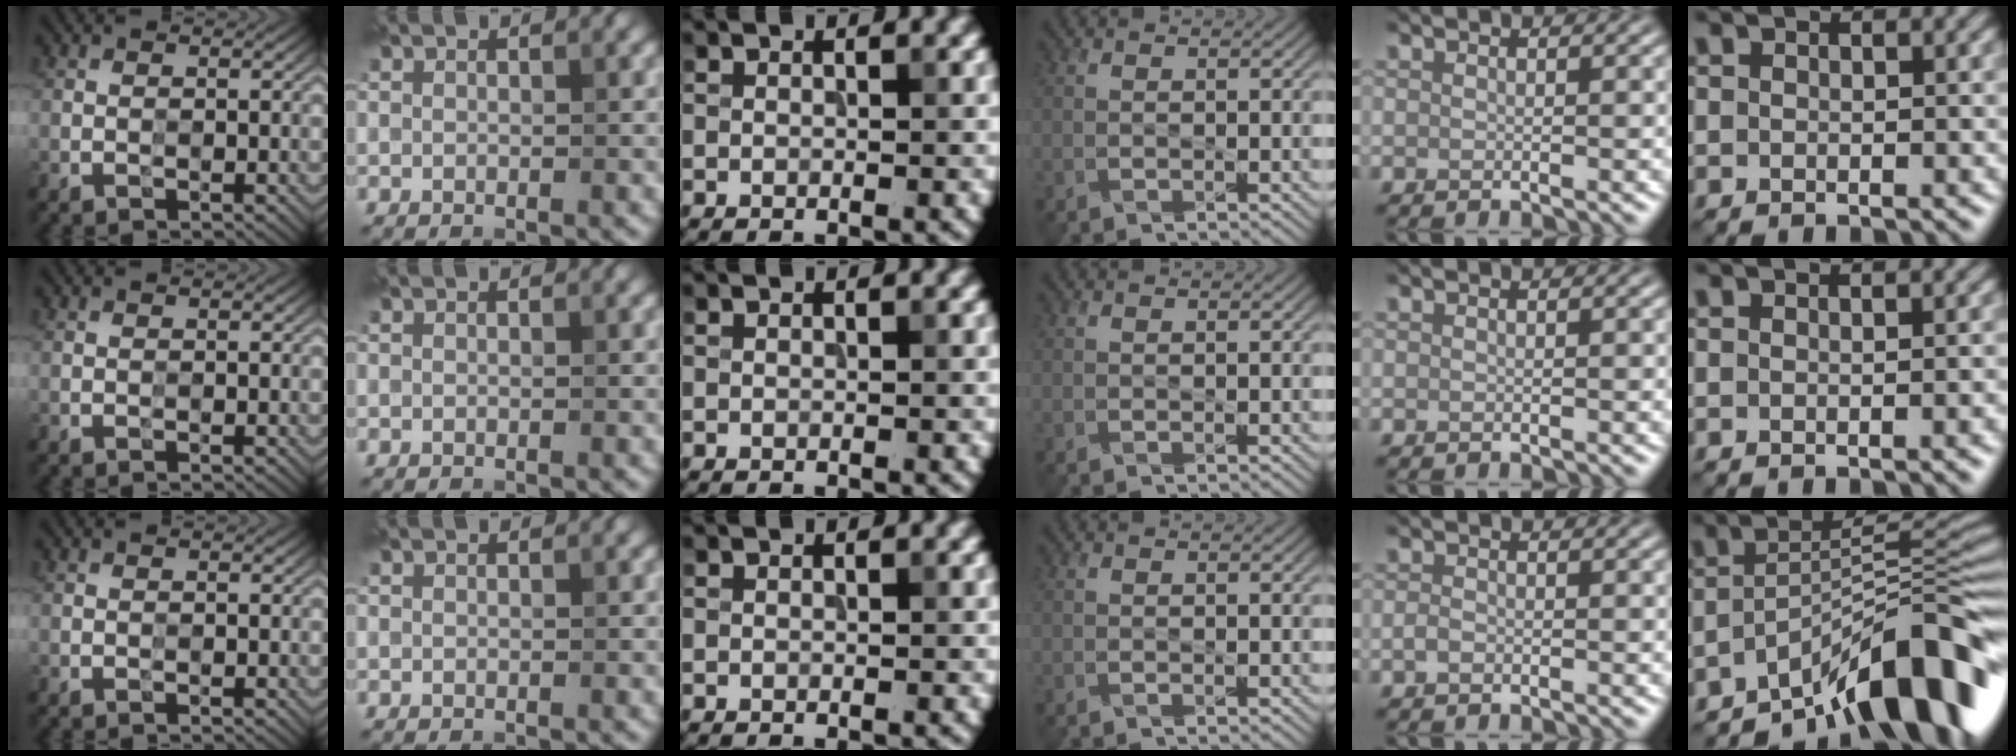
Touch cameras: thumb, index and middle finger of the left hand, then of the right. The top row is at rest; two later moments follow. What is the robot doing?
{"motion": "press", "object": "grip strengthener"}